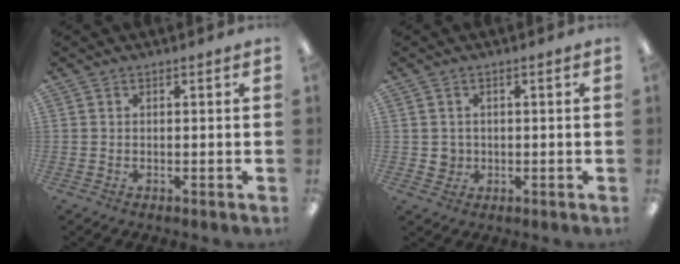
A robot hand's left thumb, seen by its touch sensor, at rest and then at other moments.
{"total": 2.4, "force": [0.3, 2.3, 0.5], "torque": [-0.006, -0.001, 0.003]}